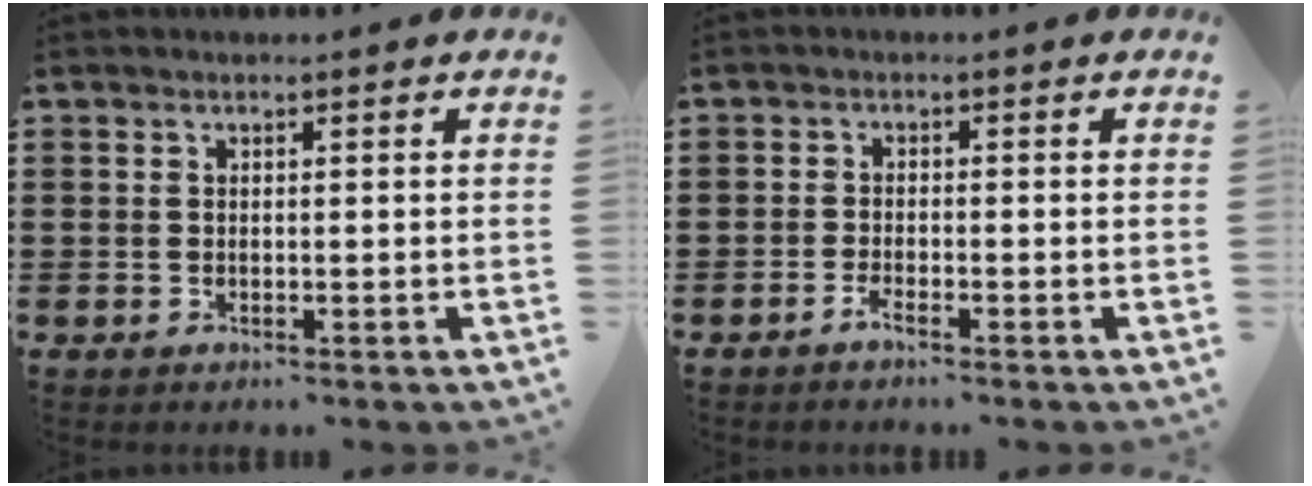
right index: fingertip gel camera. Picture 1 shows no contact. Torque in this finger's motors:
{"motor_torque": [0.14, 0.39, -0.03, 0.00]}